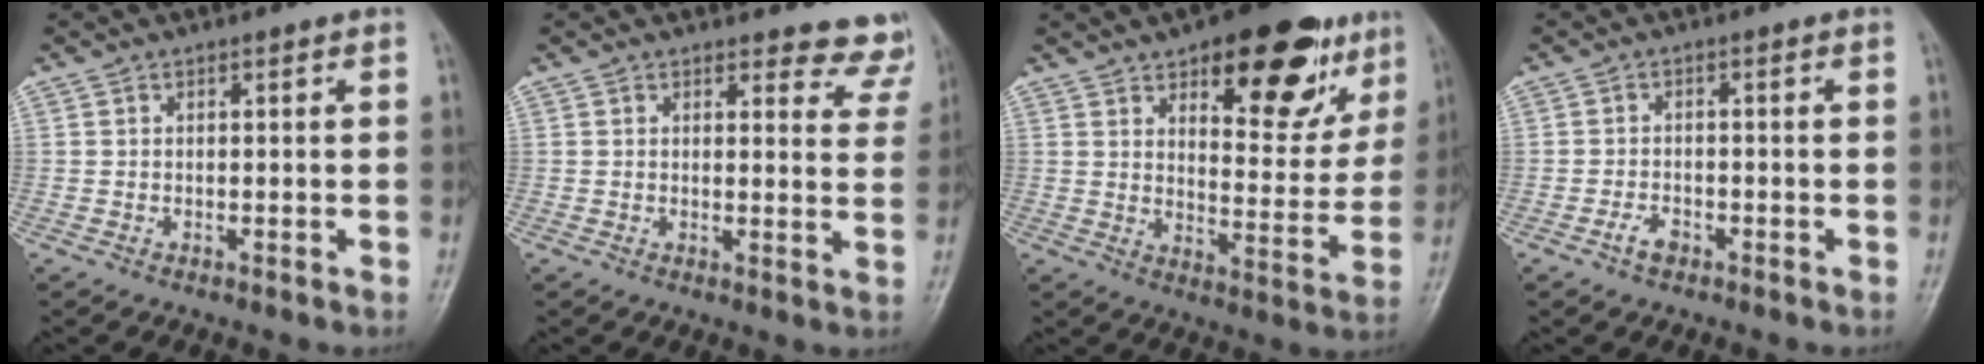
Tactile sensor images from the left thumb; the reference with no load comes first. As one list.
[{"total": 7.3, "force": [6.9, 2.5, -0.1], "torque": [0.049, -0.050, 0.047]}, {"total": 19.3, "force": [11.1, 8.6, 13.3], "torque": [-0.114, -0.049, 0.155]}, {"total": 2.5, "force": [-1.6, 1.4, 1.4], "torque": [-0.025, 0.012, -0.028]}]